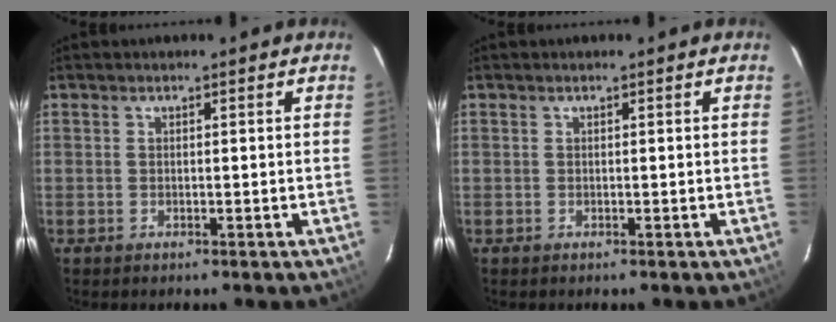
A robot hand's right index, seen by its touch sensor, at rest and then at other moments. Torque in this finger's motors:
{"motor_torque": [-0.01, -0.01, 0.02, 0.00]}